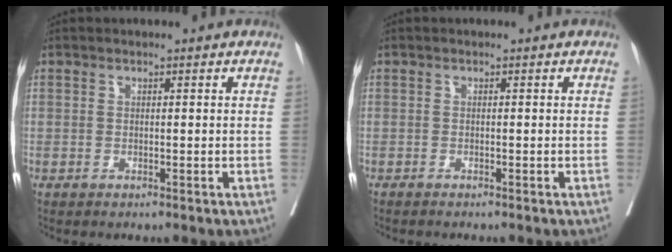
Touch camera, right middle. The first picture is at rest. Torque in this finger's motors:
{"motor_torque": [0.28, -0.40, 0.04, 0.01]}